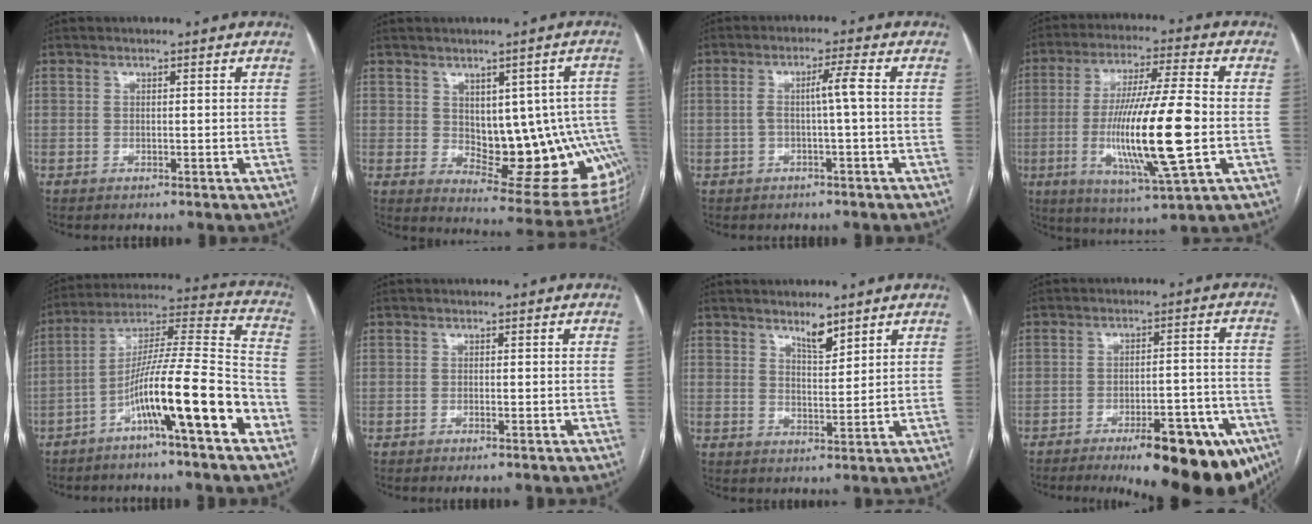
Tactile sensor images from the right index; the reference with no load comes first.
{"total": 16.6, "force": [-0.8, 7.5, 14.8], "torque": [-0.136, 0.012, 0.017]}
{"total": 3.4, "force": [-0.3, -0.6, 3.4], "torque": [-0.061, 0.015, 0.000]}
{"total": 17.5, "force": [-2.7, 0.9, 17.3], "torque": [-0.332, -0.015, -0.045]}
{"total": 16.8, "force": [-7.7, 0.5, 14.9], "torque": [-0.253, 0.007, -0.131]}
{"total": 1.0, "force": [-0.8, 0.0, 0.6], "torque": [-0.011, -0.004, -0.009]}
{"total": 3.6, "force": [2.9, 0.8, 1.9], "torque": [-0.036, -0.007, 0.053]}
{"total": 19.0, "force": [-12.4, 5.4, 13.4], "torque": [-0.098, 0.021, -0.163]}